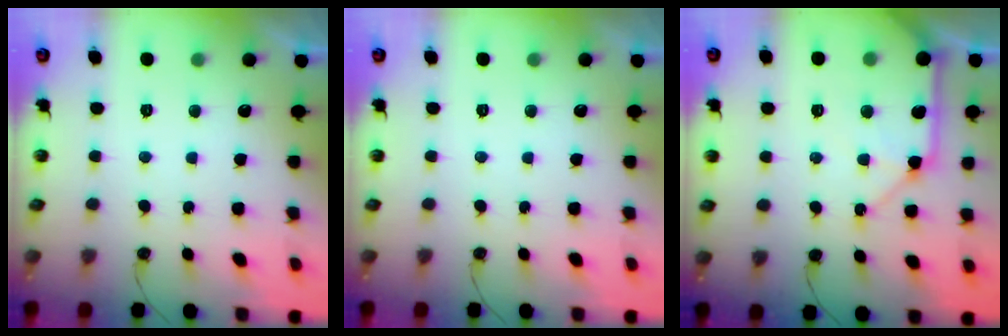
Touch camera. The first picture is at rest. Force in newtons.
{"total": 0.0}
{"total": 11.6, "press": 11.4, "slide": 1.9}